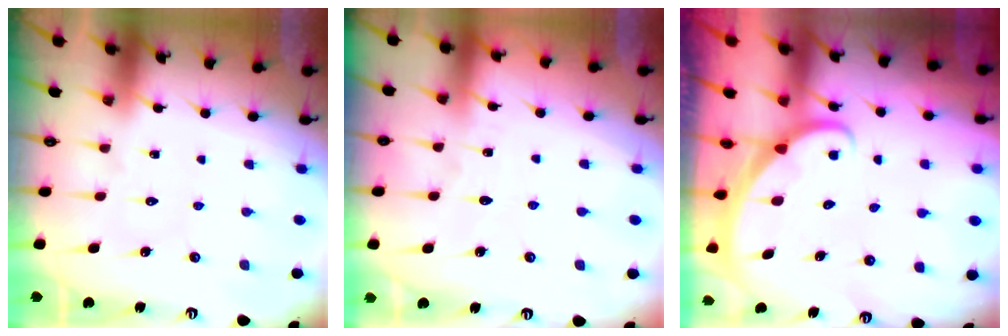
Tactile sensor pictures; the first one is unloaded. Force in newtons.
{"total": 2.5, "press": 2.5, "slide": 0.3}
{"total": 2.0, "press": 2.0, "slide": 0.0}